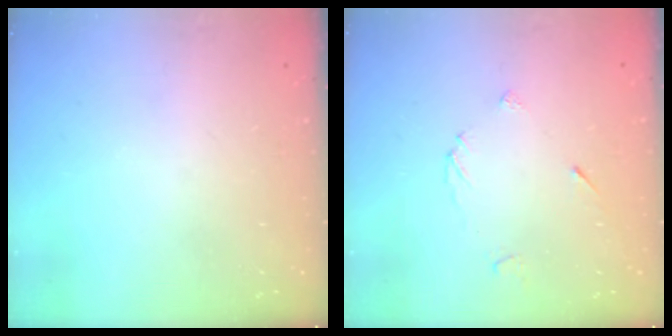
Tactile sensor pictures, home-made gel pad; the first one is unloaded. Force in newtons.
{"total": 4.0, "press": 4.0, "slide": 0.5}